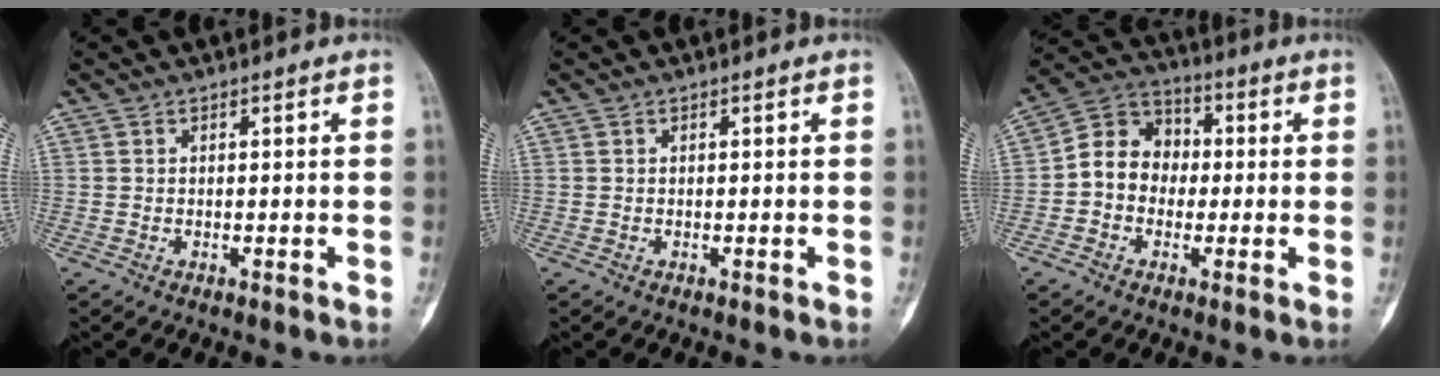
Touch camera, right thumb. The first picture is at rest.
{"total": 0.0}
{"total": 9.9, "force": [-0.7, 8.5, 5.0], "torque": [-0.057, 0.036, -0.030]}